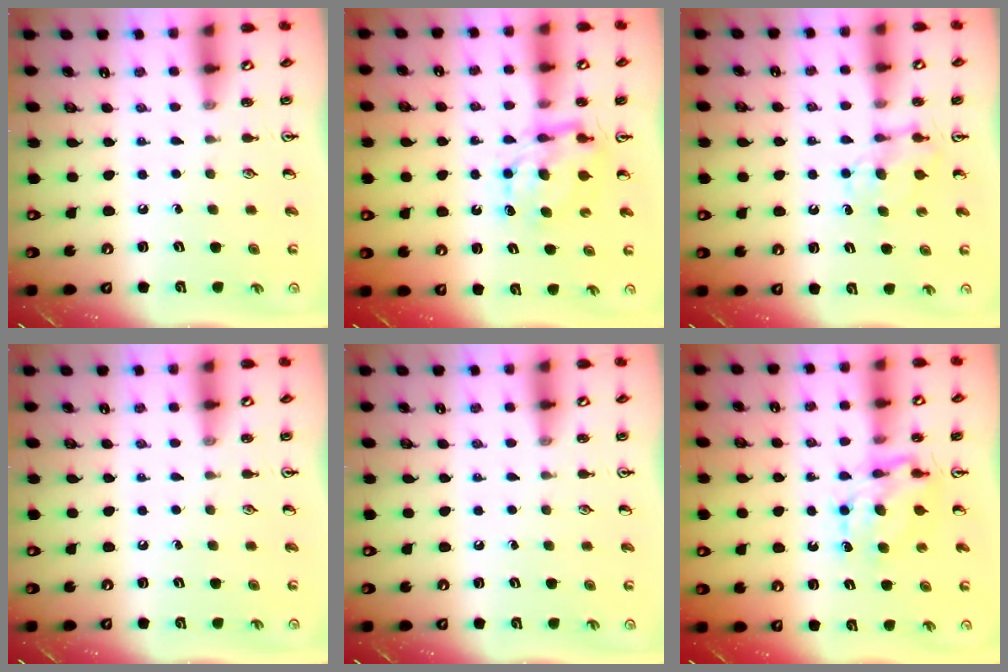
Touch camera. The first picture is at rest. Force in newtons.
{"total": 7.5, "press": 7.5, "slide": 0.6}
{"total": 4.7, "press": 4.6, "slide": 0.8}
{"total": 0.0}
{"total": 0.0}
{"total": 6.9, "press": 6.9, "slide": 0.5}